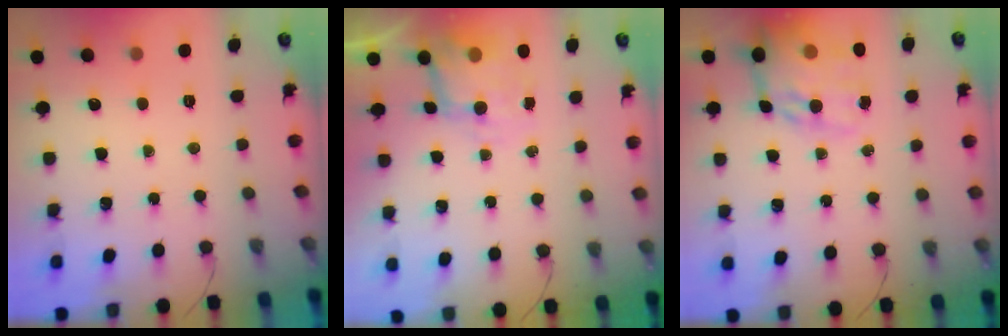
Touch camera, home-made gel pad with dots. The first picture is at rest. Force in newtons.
{"total": 6.5, "press": 6.4, "slide": 1.2}
{"total": 18.7, "press": 18.1, "slide": 4.6}